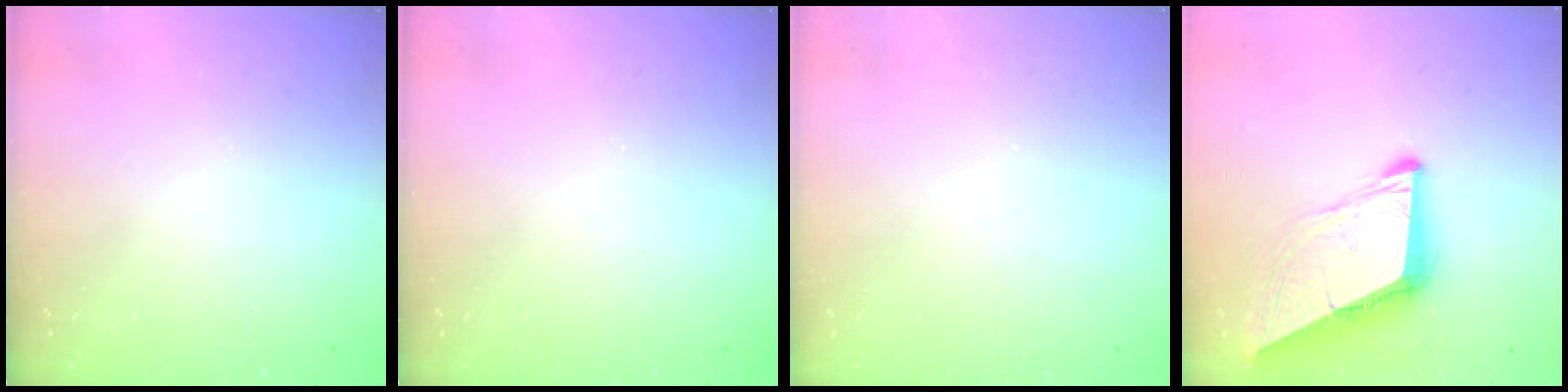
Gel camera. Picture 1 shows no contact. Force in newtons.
{"total": 0.0}
{"total": 1.5, "press": 1.5, "slide": 0.1}
{"total": 9.4, "press": 9.3, "slide": 1.1}